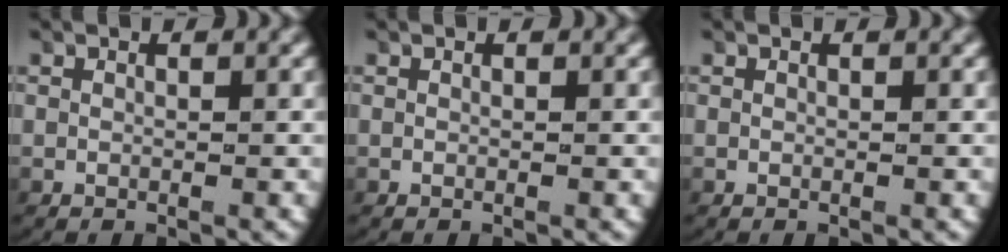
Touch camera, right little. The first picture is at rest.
{"total": 0.0}
{"total": 0.0}